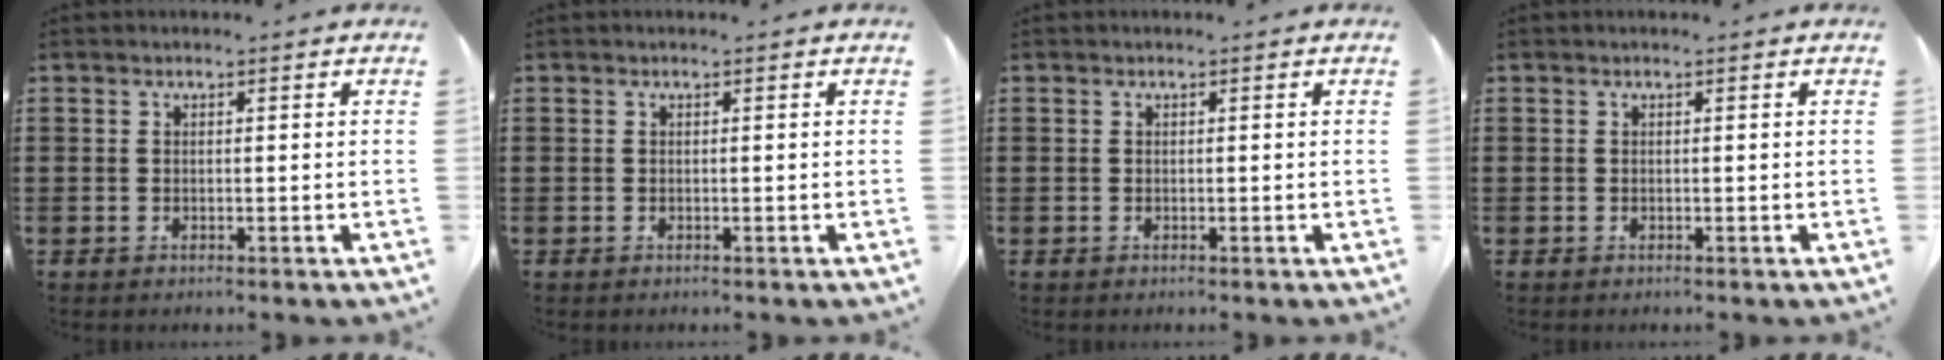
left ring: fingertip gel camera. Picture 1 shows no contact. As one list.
[{"total": 0.0}, {"total": 0.0}, {"total": 0.0}]